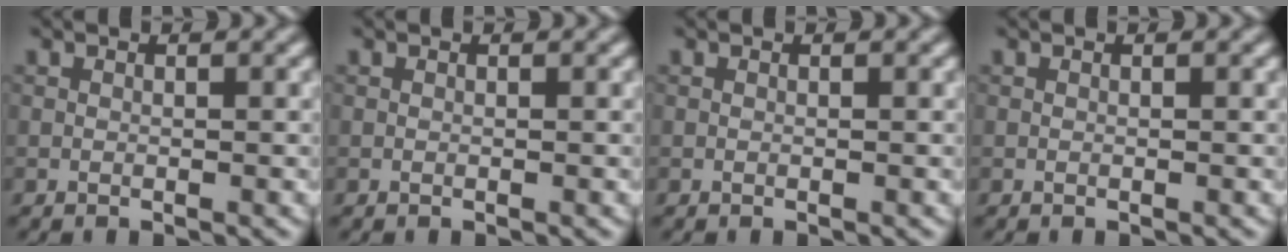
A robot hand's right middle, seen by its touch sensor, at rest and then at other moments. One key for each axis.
{"total": 0.0}
{"total": 0.0}
{"total": 0.0}